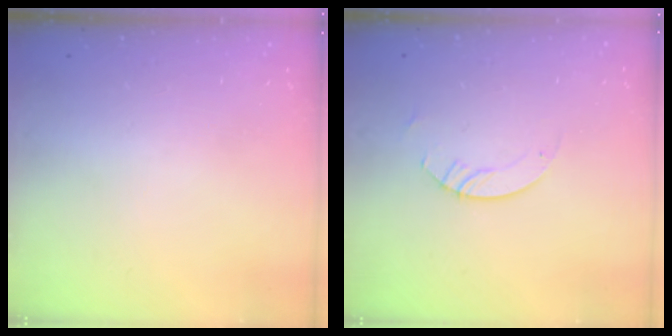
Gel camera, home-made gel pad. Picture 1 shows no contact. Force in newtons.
{"total": 3.0, "press": 3.0, "slide": 0.3}